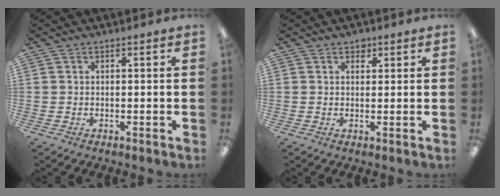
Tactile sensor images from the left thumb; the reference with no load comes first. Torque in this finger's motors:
{"motor_torque": [0.15, 0.09, 0.24, 0.16, 0.00]}